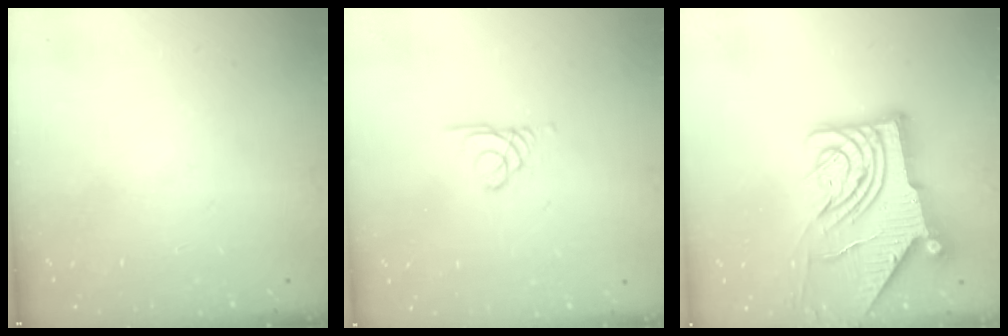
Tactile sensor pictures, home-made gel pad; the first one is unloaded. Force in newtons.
{"total": 1.7, "press": 1.7, "slide": 0.1}
{"total": 14.7, "press": 14.6, "slide": 1.7}